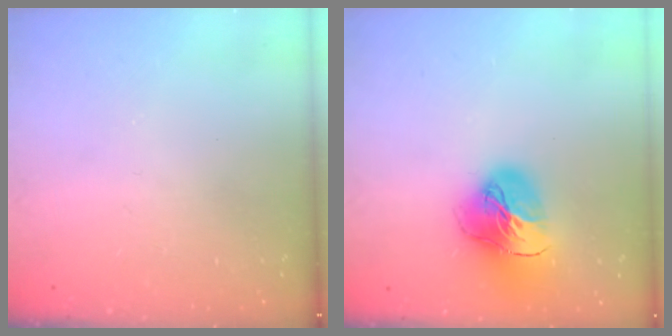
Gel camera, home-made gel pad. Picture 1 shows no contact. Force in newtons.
{"total": 18.0, "press": 17.9, "slide": 1.8}